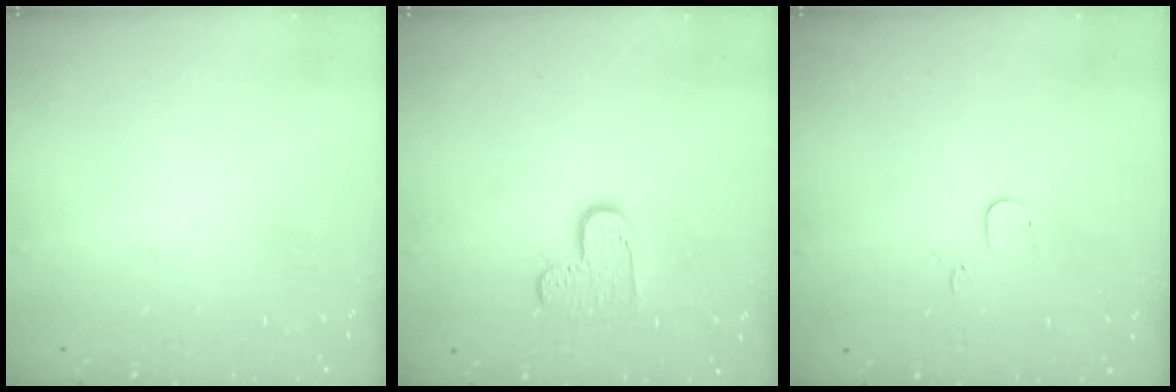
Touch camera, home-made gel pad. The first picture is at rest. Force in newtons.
{"total": 7.0, "press": 7.0, "slide": 0.3}
{"total": 3.5, "press": 3.5, "slide": 0.4}